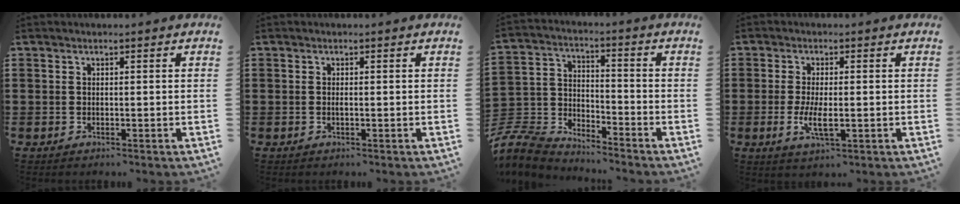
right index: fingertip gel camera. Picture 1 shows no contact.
{"total": 0.5, "force": [-0.2, -0.1, 0.5], "torque": [-0.010, -0.006, -0.002]}
{"total": 7.4, "force": [-7.1, 1.9, 1.1], "torque": [-0.051, 0.003, -0.151]}
{"total": 5.0, "force": [-1.0, 1.6, 4.6], "torque": [-0.098, -0.007, -0.023]}